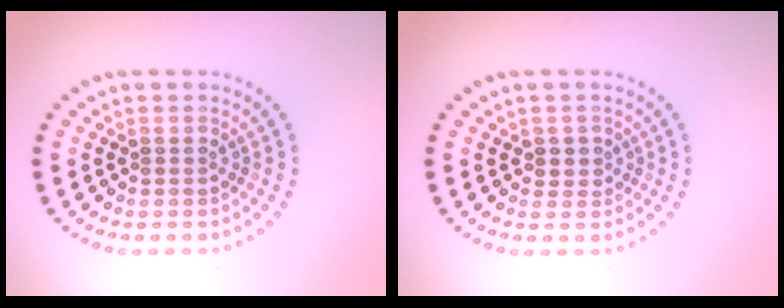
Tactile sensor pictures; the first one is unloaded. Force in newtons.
{"total": 1.3, "press": 1.1, "slide": 0.6}